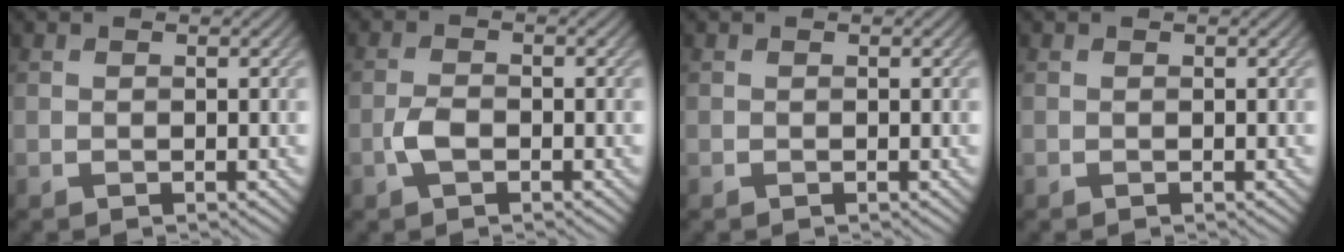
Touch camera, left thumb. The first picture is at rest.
{"total": 2.5, "force": [-1.1, 1.2, 1.9], "torque": [-0.040, 0.001, -0.026]}
{"total": 0.0}
{"total": 0.0}